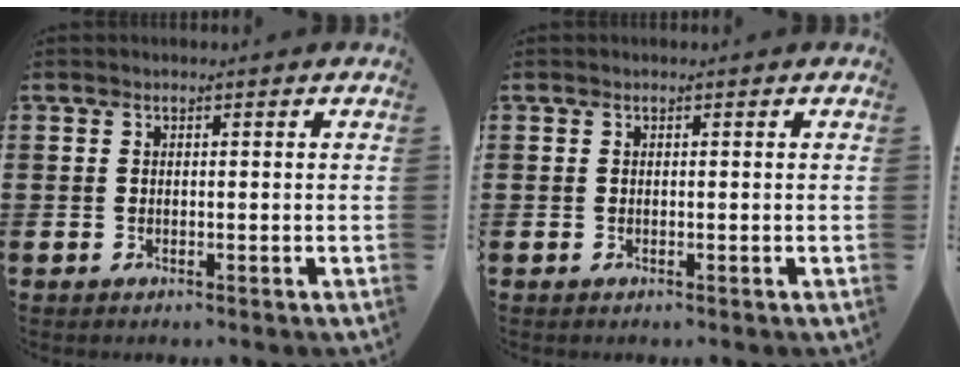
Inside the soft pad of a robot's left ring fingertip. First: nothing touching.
{"total": 0.0}